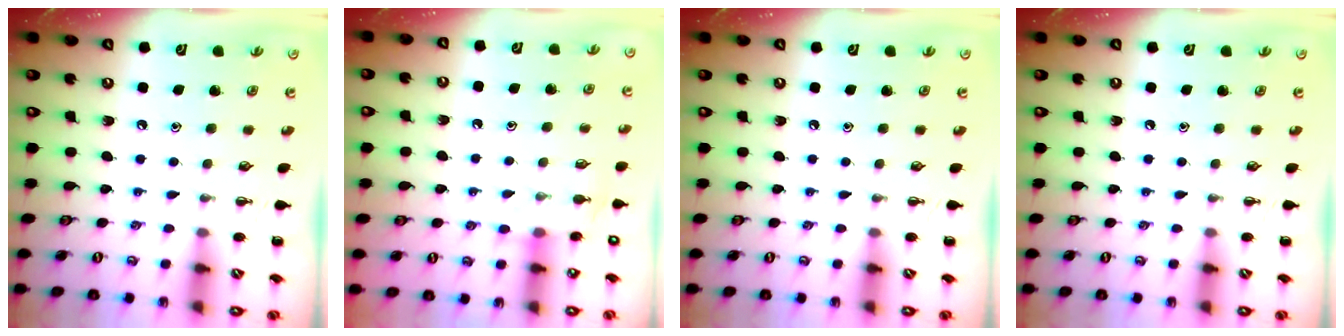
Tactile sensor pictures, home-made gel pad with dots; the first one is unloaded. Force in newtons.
{"total": 6.2, "press": 6.1, "slide": 1.3}
{"total": 0.0}
{"total": 0.0}